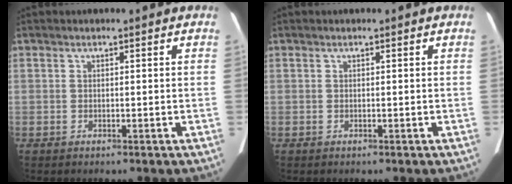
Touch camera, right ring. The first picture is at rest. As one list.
[{"total": 0.0}]